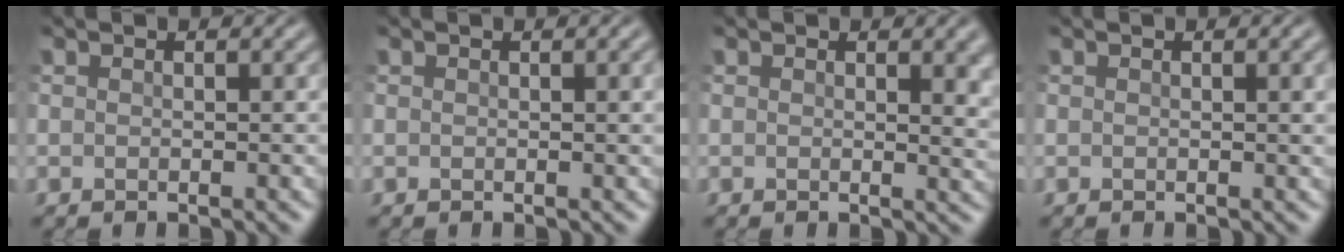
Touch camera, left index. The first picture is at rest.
{"total": 1.5, "force": [0.3, 0.4, 1.4], "torque": [-0.014, 0.004, 0.003]}
{"total": 3.2, "force": [1.0, 1.1, 2.8], "torque": [-0.022, 0.001, 0.012]}
{"total": 1.9, "force": [0.4, 0.5, 1.8], "torque": [-0.016, 0.005, 0.004]}